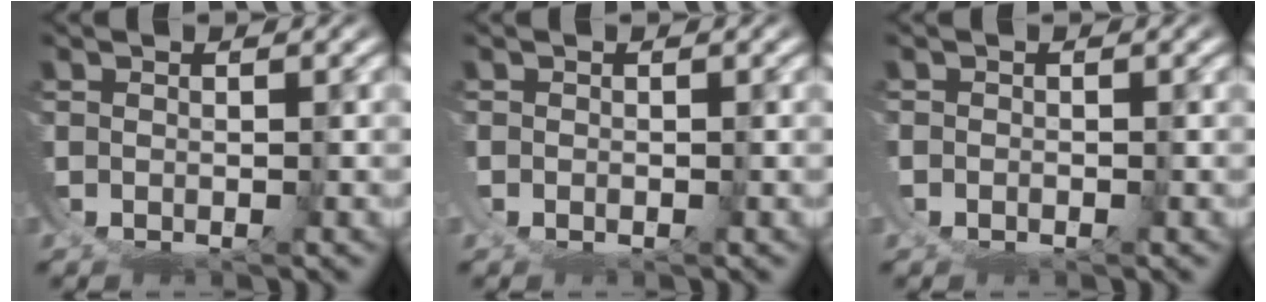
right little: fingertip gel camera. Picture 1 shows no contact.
{"total": 0.6, "force": [0.3, -0.2, -0.5], "torque": [0.009, -0.002, 0.004]}
{"total": 0.6, "force": [-0.2, 0.3, -0.4], "torque": [0.008, -0.004, -0.005]}